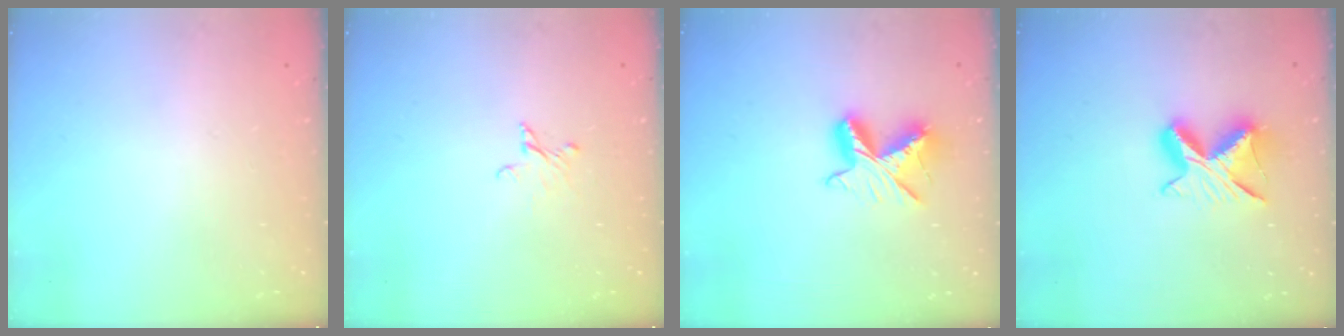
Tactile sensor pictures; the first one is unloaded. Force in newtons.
{"total": 2.5, "press": 2.5, "slide": 0.2}
{"total": 9.6, "press": 9.6, "slide": 0.8}
{"total": 9.2, "press": 9.1, "slide": 1.0}